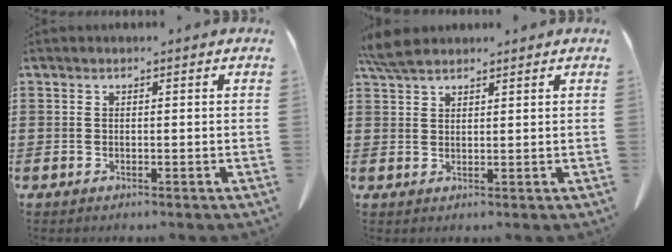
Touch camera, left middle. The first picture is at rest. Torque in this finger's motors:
{"motor_torque": [0.43, 0.20, 0.07, 0.04]}